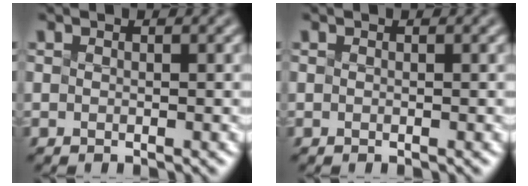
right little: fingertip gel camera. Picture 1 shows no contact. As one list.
[{"total": 0.0}]